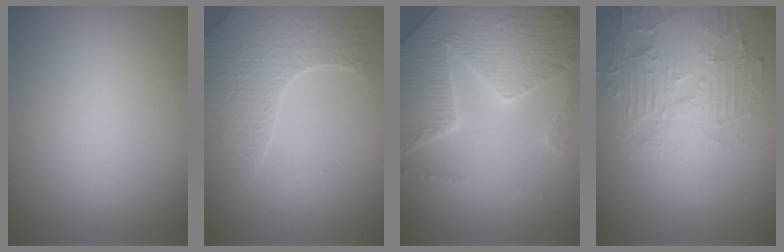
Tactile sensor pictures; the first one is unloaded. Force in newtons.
{"total": 4.4, "press": 4.3, "slide": 1.1}
{"total": 7.5, "press": 7.2, "slide": 2.1}
{"total": 4.5, "press": 4.1, "slide": 1.8}